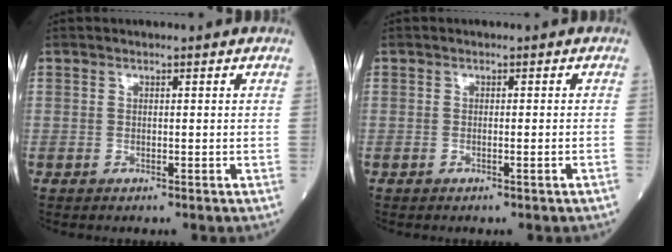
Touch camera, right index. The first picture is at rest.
{"total": 0.9, "force": [-0.5, -0.2, 0.7], "torque": [-0.012, 0.002, -0.007]}